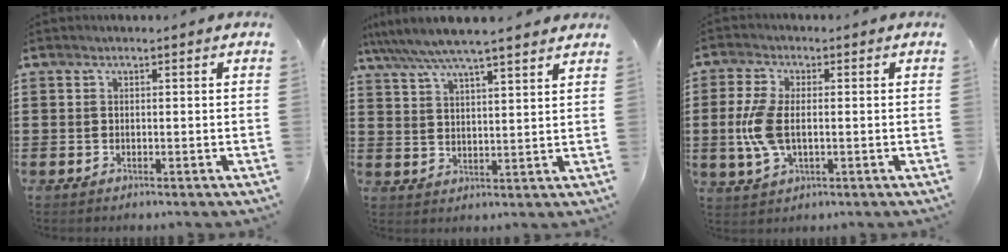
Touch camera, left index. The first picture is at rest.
{"total": 5.9, "force": [5.1, 0.3, 2.8], "torque": [-0.072, -0.021, 0.088]}
{"total": 7.3, "force": [-0.5, 3.6, 6.3], "torque": [-0.164, -0.009, -0.018]}